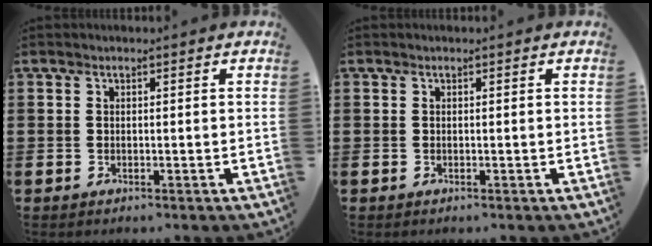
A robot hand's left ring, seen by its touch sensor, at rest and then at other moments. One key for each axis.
{"total": 0.0}